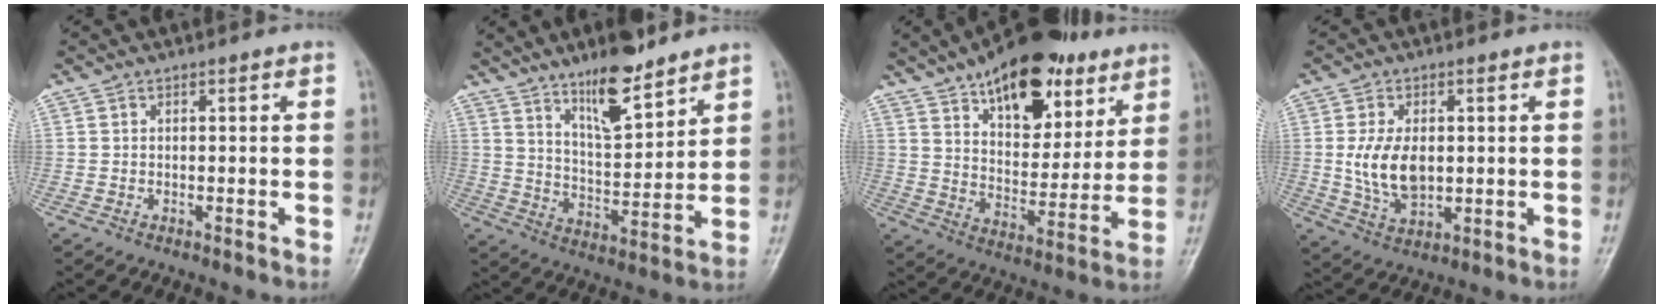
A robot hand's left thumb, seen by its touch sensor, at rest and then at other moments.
{"total": 11.9, "force": [8.7, 3.2, 7.4], "torque": [-0.111, -0.063, 0.156]}
{"total": 21.8, "force": [12.8, 10.9, 13.9], "torque": [-0.165, -0.042, 0.203]}
{"total": 9.0, "force": [0.5, 5.6, 7.1], "torque": [-0.126, -0.010, 0.018]}